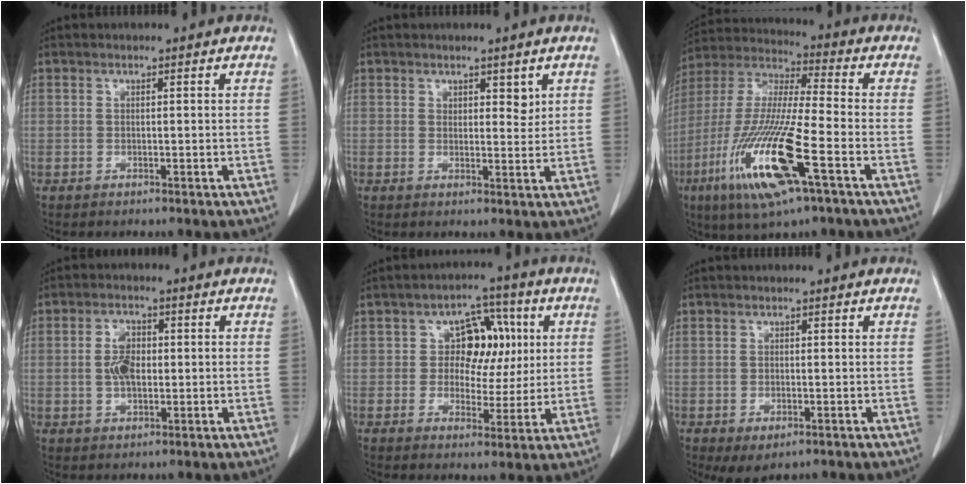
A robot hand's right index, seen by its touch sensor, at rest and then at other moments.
{"total": 2.3, "force": [1.4, 1.2, 1.4], "torque": [-0.013, -0.008, 0.023]}
{"total": 19.0, "force": [-7.5, 2.0, 17.3], "torque": [-0.380, -0.034, -0.144]}
{"total": 4.8, "force": [0.0, 2.6, 3.9], "torque": [-0.081, 0.006, 0.001]}
{"total": 8.0, "force": [1.6, 5.8, 5.2], "torque": [-0.060, 0.025, 0.028]}
{"total": 3.4, "force": [-1.7, 1.6, 2.6], "torque": [-0.042, -0.007, -0.015]}